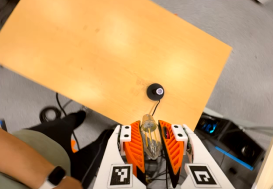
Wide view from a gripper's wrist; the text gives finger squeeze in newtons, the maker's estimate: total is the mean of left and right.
{"total": 19.5, "left": 20.6, "right": 18.4}